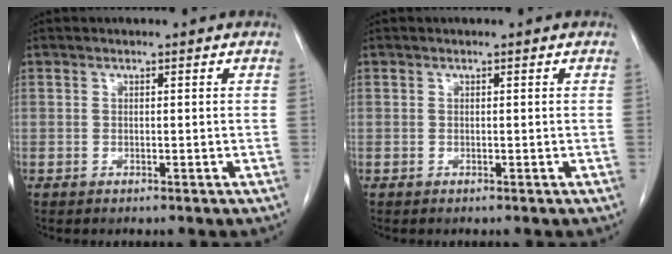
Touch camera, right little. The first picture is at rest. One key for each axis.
{"total": 0.0}